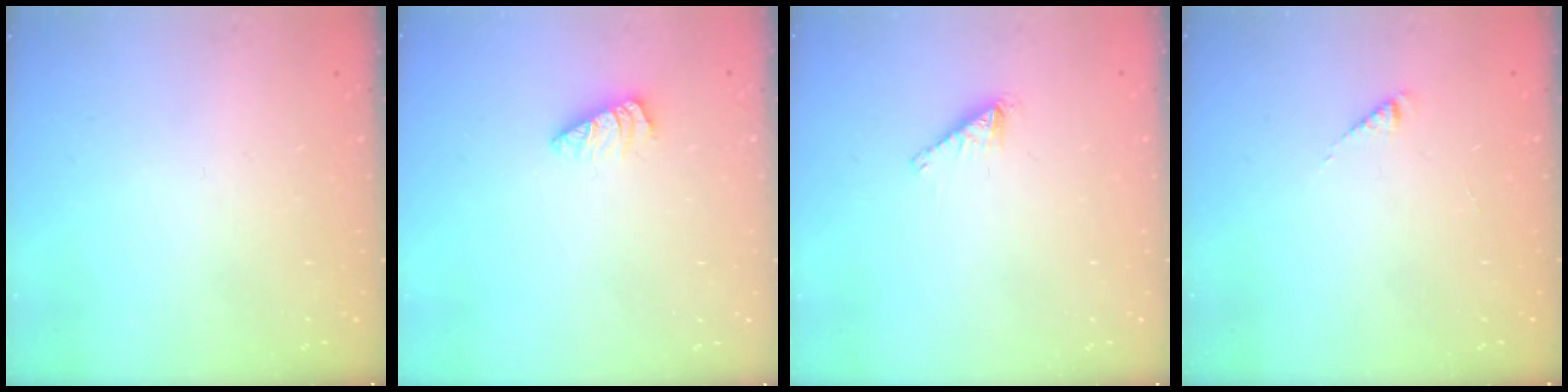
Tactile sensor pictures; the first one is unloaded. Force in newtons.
{"total": 1.5, "press": 1.5, "slide": 0.3}
{"total": 1.2, "press": 1.2, "slide": 0.1}
{"total": 2.5, "press": 2.4, "slide": 0.4}